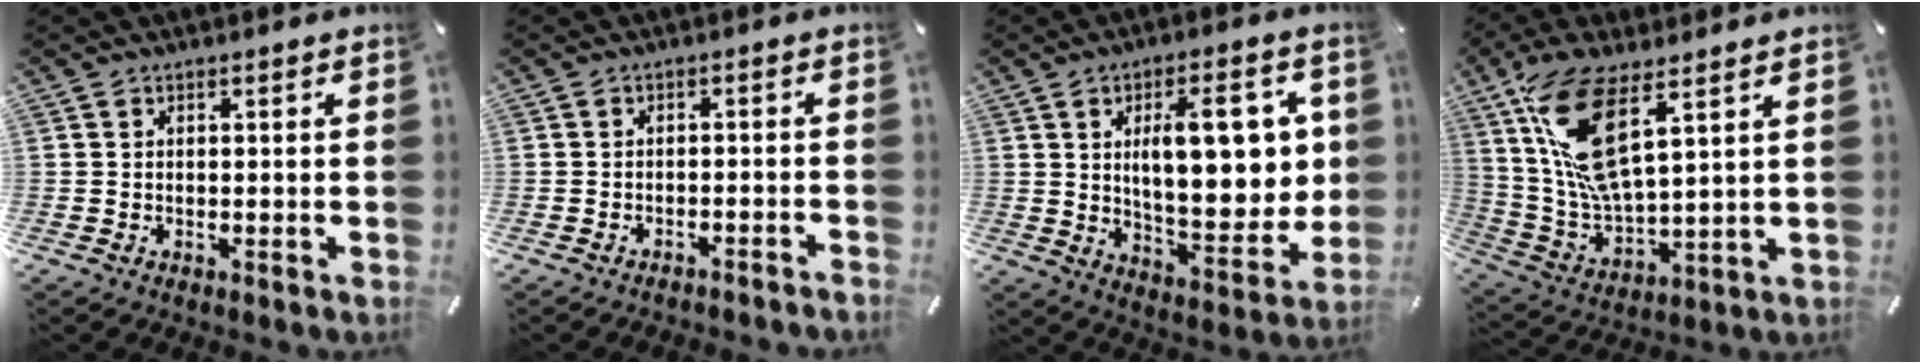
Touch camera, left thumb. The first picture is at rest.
{"total": 2.0, "force": [-1.8, 0.4, 0.6], "torque": [-0.012, 0.006, -0.036]}
{"total": 18.5, "force": [4.6, 8.4, 15.9], "torque": [-0.212, -0.010, 0.076]}
{"total": 16.0, "force": [8.1, 5.4, 12.7], "torque": [-0.289, -0.033, 0.141]}